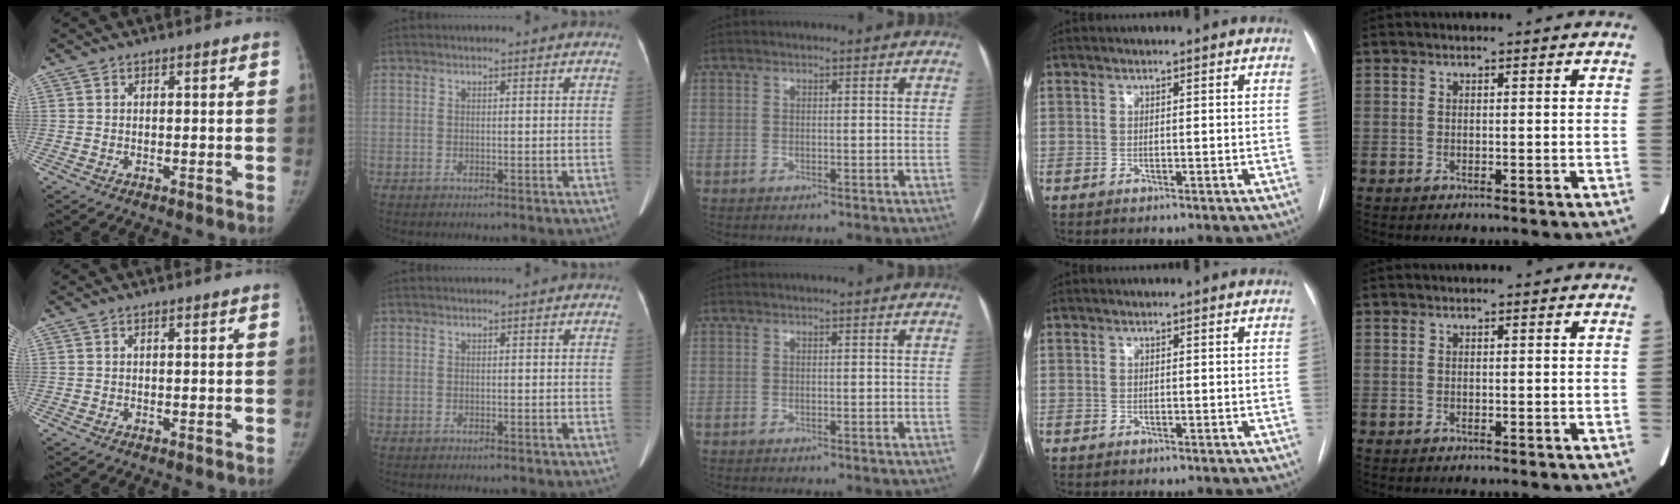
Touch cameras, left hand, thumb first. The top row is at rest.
{}